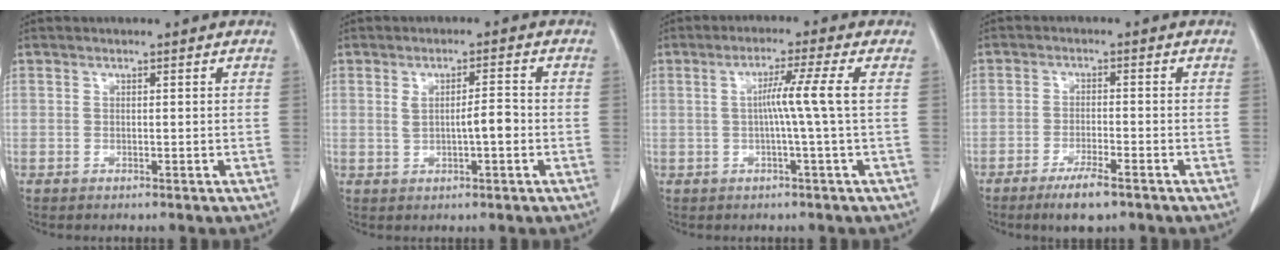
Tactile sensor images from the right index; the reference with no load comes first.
{"total": 3.9, "force": [-0.3, 0.7, 3.9], "torque": [-0.068, 0.005, 0.000]}
{"total": 5.4, "force": [0.1, -1.7, 5.1], "torque": [-0.088, 0.008, 0.005]}
{"total": 5.2, "force": [-3.5, 0.9, 3.8], "torque": [-0.074, -0.008, -0.056]}